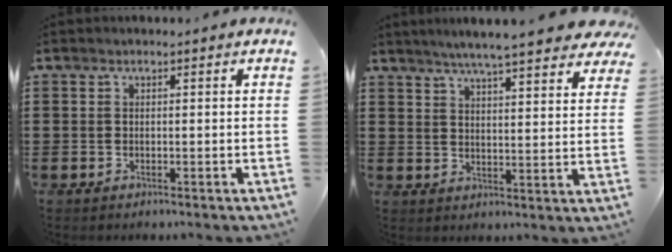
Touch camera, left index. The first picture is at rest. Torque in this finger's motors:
{"motor_torque": [2.14, 0.00, 0.58, 0.02]}